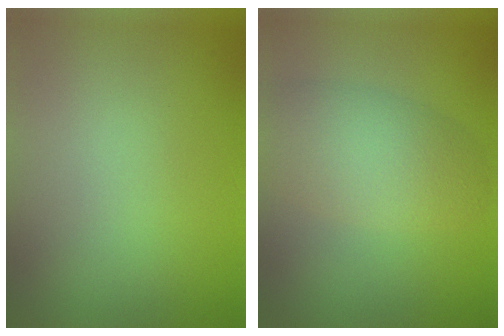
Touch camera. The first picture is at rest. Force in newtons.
{"total": 4.9, "press": 4.8, "slide": 0.2}